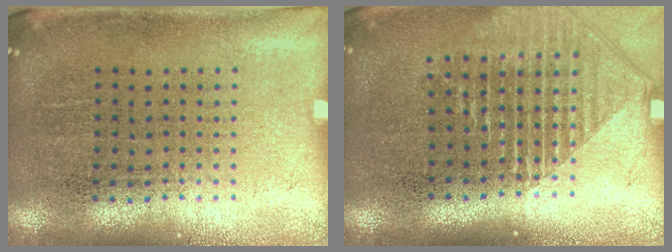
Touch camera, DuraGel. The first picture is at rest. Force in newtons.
{"total": 1.6, "press": 1.4, "slide": 0.7}